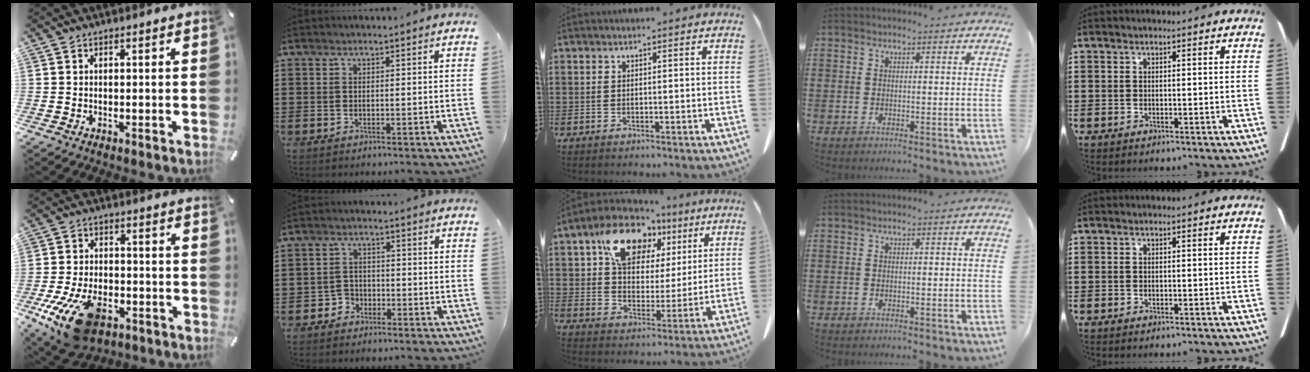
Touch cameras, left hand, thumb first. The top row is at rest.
{"thumb": {"total": 16.1, "force": [-8.0, 9.1, 10.7], "torque": [-0.205, 0.032, -0.133]}, "index": {"total": 2.4, "force": [-1.8, 1.7, 0.3], "torque": [-0.015, 0.004, -0.039]}, "middle": {"total": 13.6, "force": [7.9, 8.3, 7.3], "torque": [-0.147, -0.012, 0.146]}}